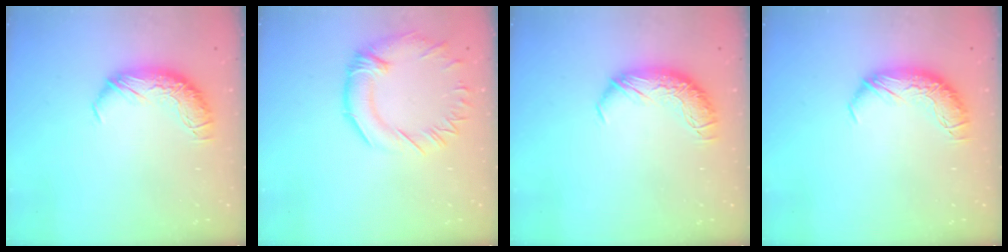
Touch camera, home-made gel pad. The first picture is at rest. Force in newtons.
{"total": 2.8, "press": 2.3, "slide": 1.5}
{"total": 0.0}
{"total": 0.0}